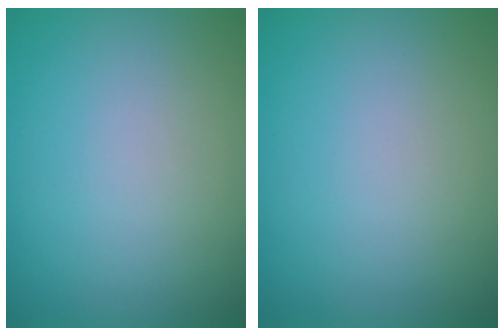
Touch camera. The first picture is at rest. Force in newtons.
{"total": 0.0}